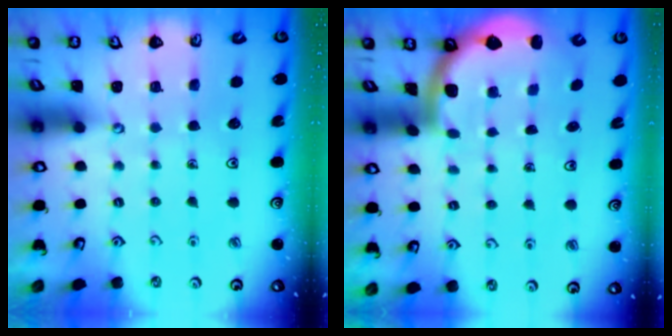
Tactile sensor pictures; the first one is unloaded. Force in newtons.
{"total": 2.0, "press": 2.0, "slide": 0.3}